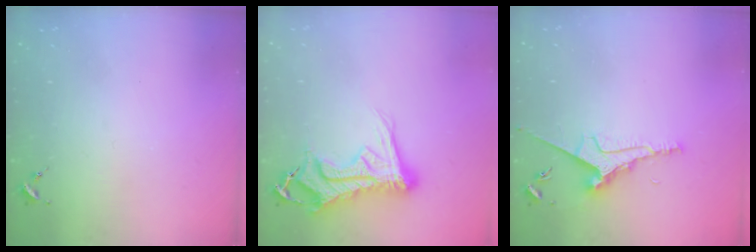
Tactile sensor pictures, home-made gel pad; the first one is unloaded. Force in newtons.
{"total": 14.5, "press": 14.4, "slide": 1.6}
{"total": 8.9, "press": 8.8, "slide": 1.0}